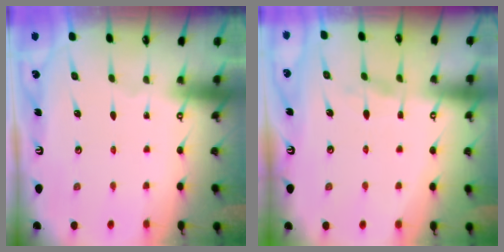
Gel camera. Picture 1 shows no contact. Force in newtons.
{"total": 1.2, "press": 0.8, "slide": 0.9}